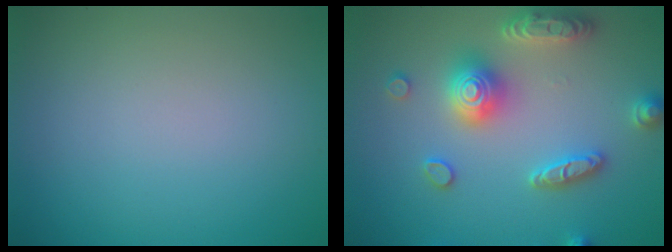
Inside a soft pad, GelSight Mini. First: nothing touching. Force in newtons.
{"total": 5.4, "press": 5.3, "slide": 1.0}